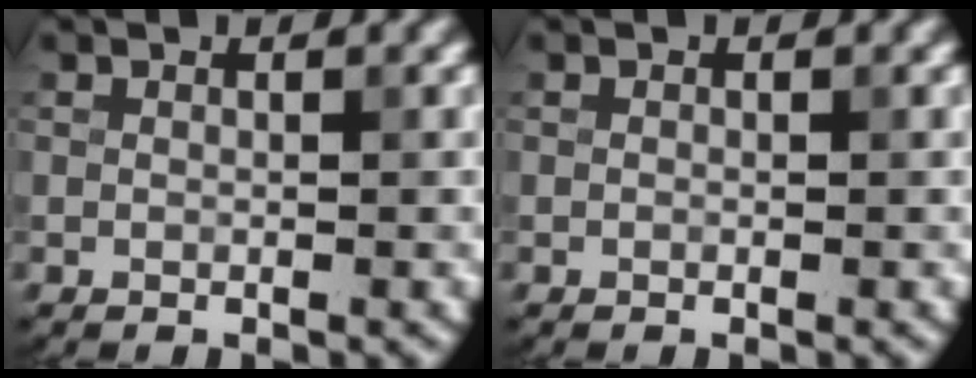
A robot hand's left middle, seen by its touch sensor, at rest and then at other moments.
{"total": 0.0}